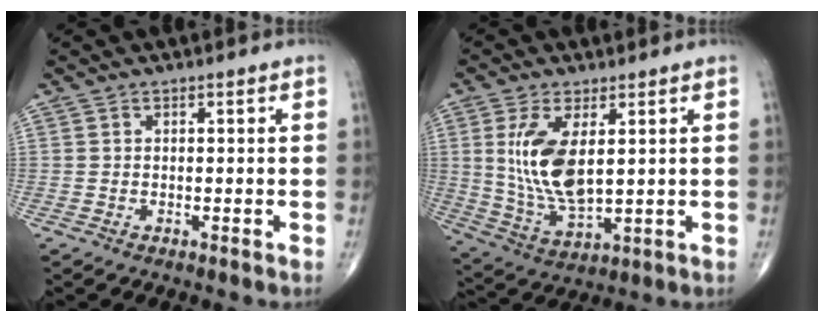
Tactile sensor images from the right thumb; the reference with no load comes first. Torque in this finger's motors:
{"motor_torque": [-0.53, 1.24, 1.26, 0.53, 0.29]}